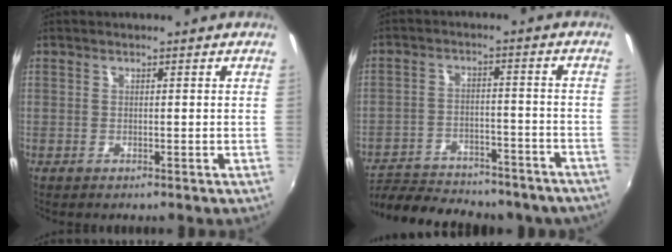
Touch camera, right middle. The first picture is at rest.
{"total": 24.0, "force": [-20.2, 8.2, 9.9], "torque": [-0.201, -0.003, -0.265]}